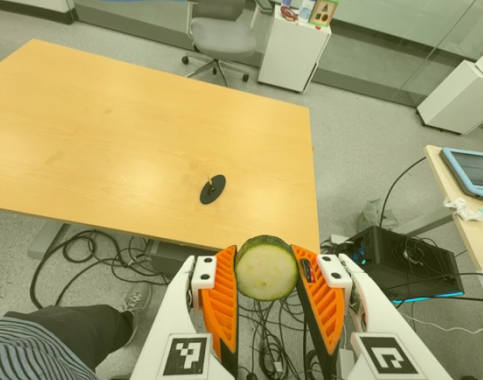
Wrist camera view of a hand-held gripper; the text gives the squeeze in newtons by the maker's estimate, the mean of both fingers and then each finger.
{"total": 11.4, "left": 10.8, "right": 12.1}